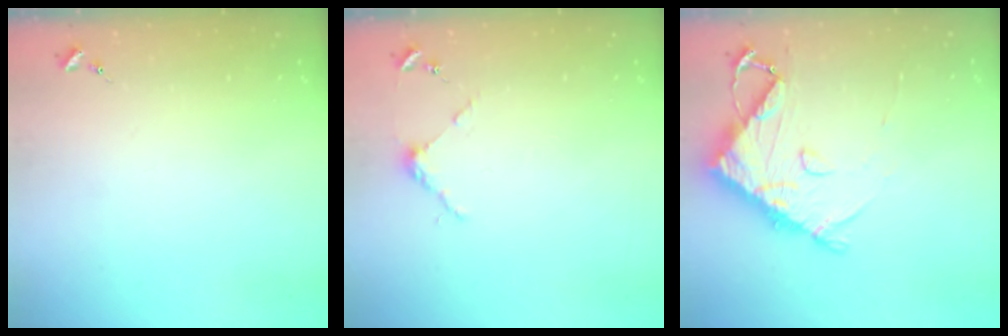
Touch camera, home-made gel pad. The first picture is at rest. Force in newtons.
{"total": 3.9, "press": 3.9, "slide": 0.2}
{"total": 11.0, "press": 10.9, "slide": 1.4}